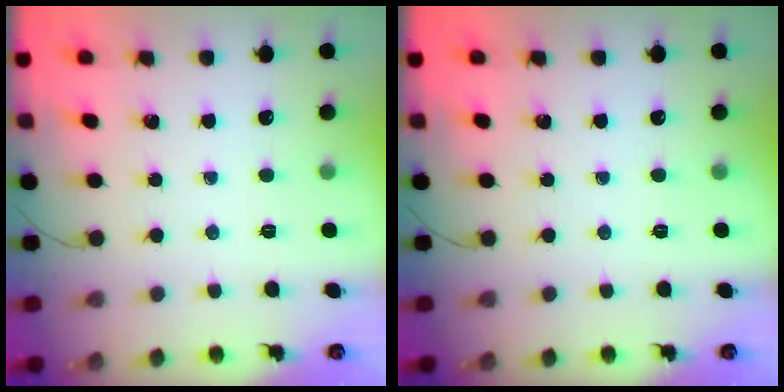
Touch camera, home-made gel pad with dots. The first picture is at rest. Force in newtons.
{"total": 0.0}